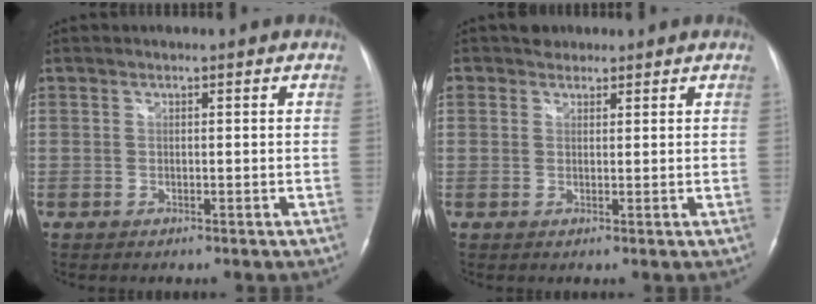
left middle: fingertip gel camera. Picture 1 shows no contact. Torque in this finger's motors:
{"motor_torque": [0.06, -0.04, -0.06, 0.01]}